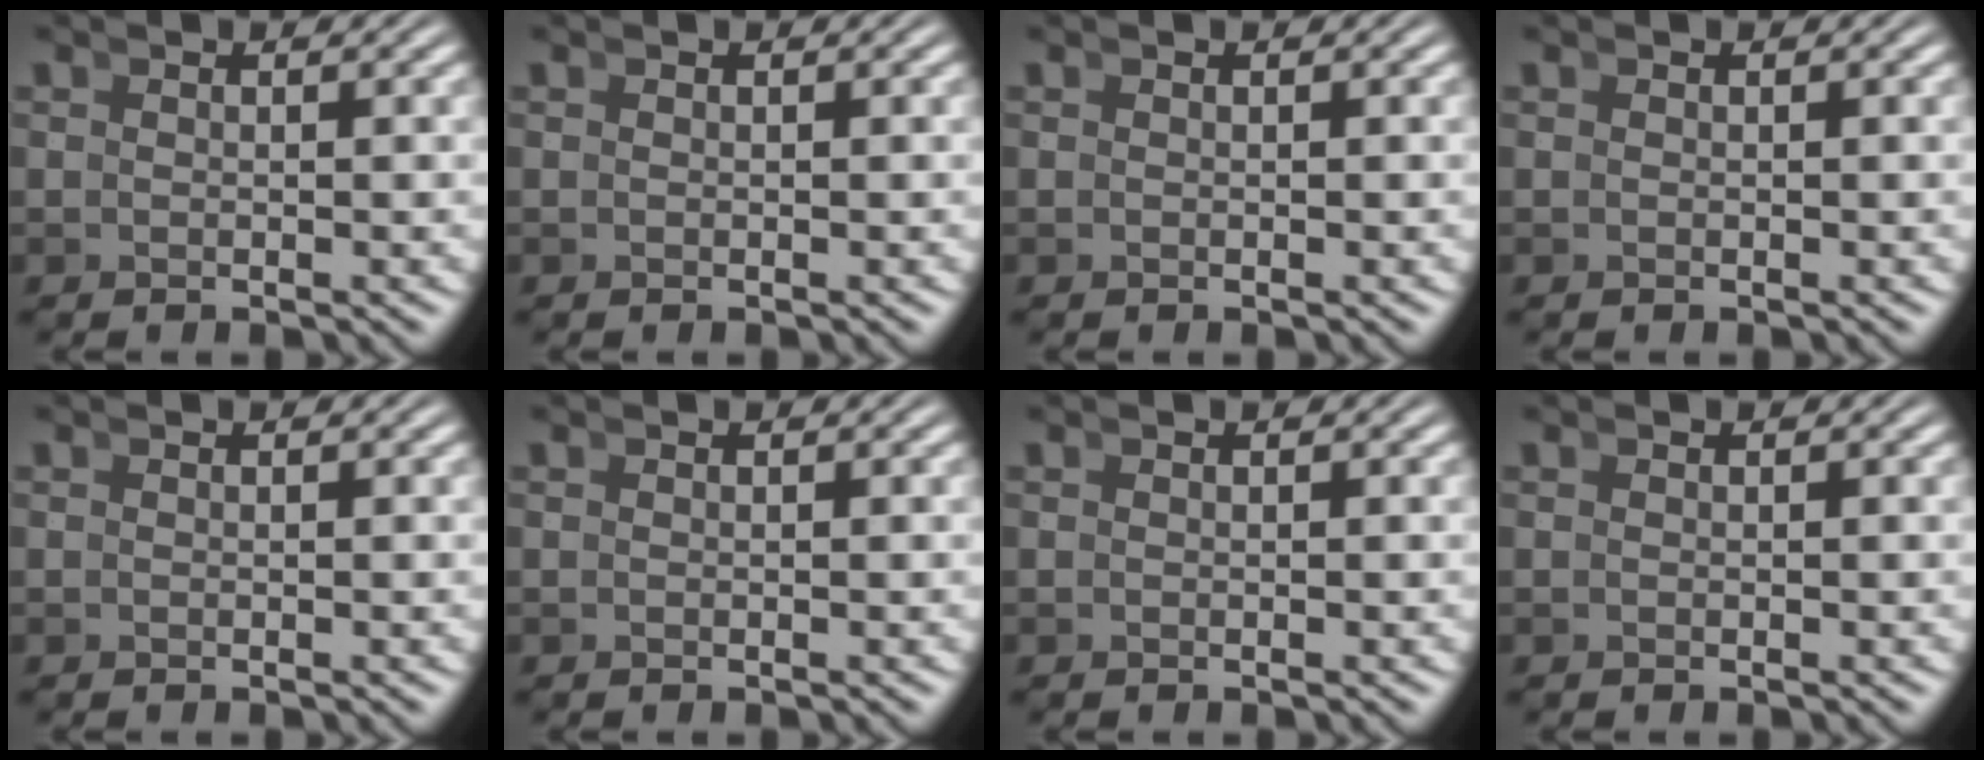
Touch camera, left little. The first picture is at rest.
{"total": 0.0}
{"total": 0.0}
{"total": 0.0}
{"total": 0.0}
{"total": 0.0}
{"total": 0.0}
{"total": 0.0}